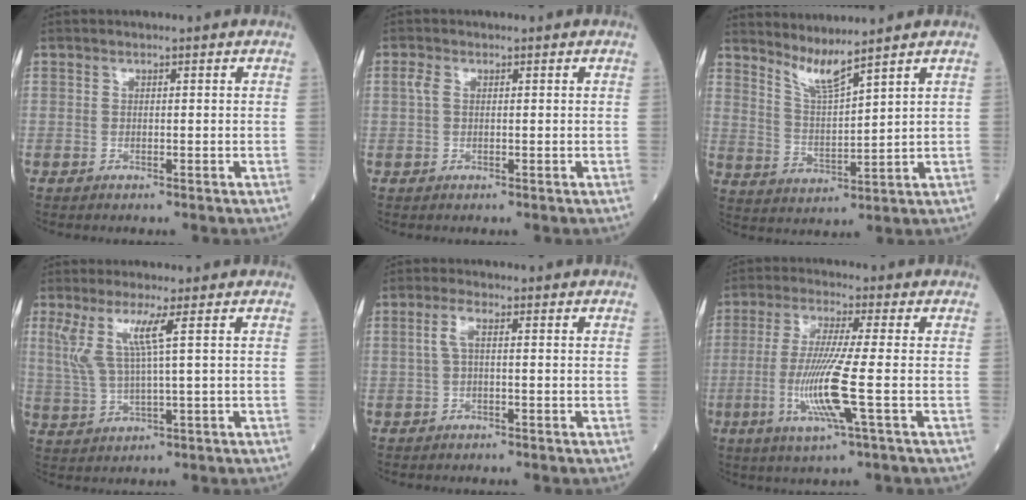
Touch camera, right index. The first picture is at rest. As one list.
[{"total": 1.4, "force": [0.4, 0.8, 1.1], "torque": [-0.032, 0.013, 0.010]}, {"total": 5.2, "force": [4.6, -1.0, 2.0], "torque": [-0.045, -0.020, 0.097]}, {"total": 6.3, "force": [2.5, -0.3, 5.7], "torque": [-0.131, 0.003, 0.059]}, {"total": 2.4, "force": [0.2, 0.5, 2.3], "torque": [-0.050, 0.008, 0.004]}, {"total": 10.1, "force": [-2.3, -0.7, 9.8], "torque": [-0.205, -0.018, -0.050]}]